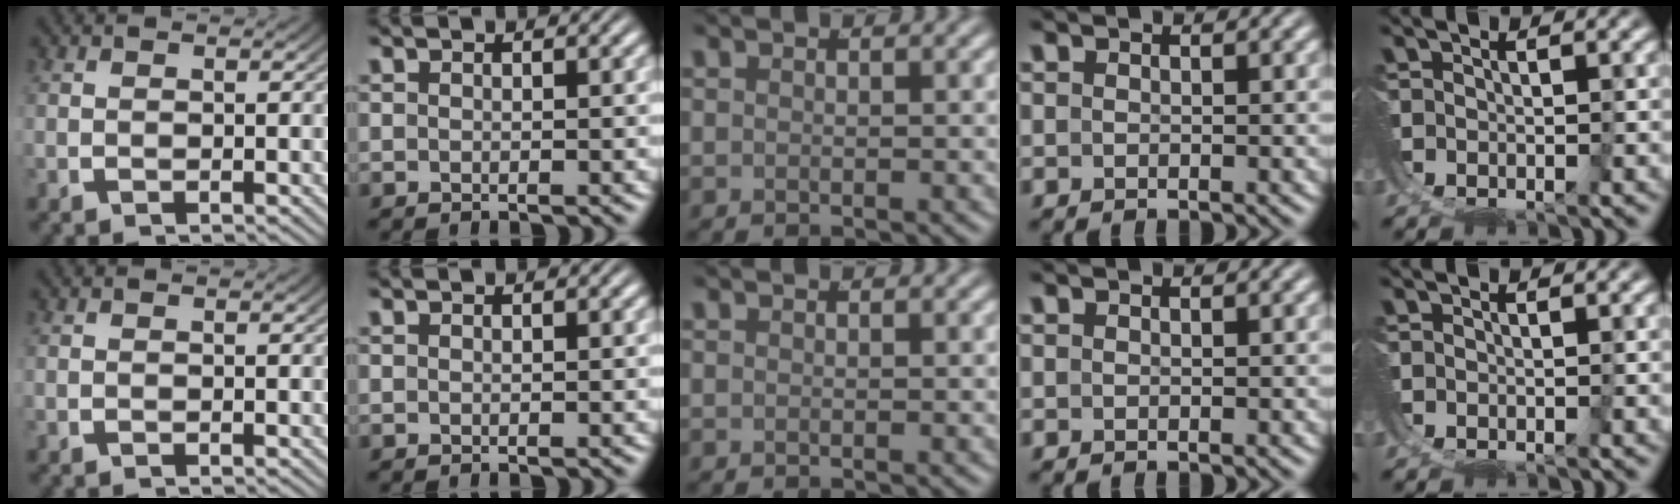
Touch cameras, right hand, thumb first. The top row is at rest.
{}